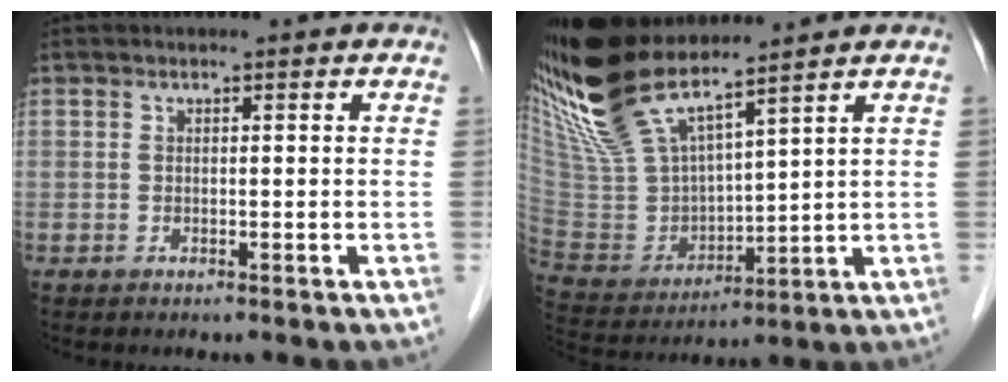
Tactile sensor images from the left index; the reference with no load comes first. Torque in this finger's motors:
{"motor_torque": [0.45, -0.54, 0.21, 0.06]}